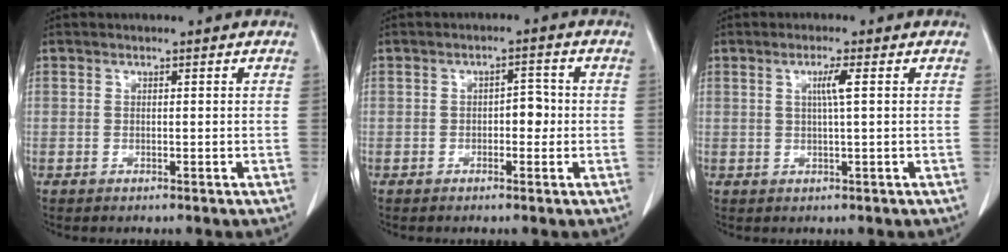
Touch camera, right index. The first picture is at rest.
{"total": 2.9, "force": [-0.4, 1.6, 2.4], "torque": [-0.026, 0.008, -0.006]}
{"total": 2.6, "force": [0.6, -0.3, 2.5], "torque": [-0.046, 0.000, 0.011]}